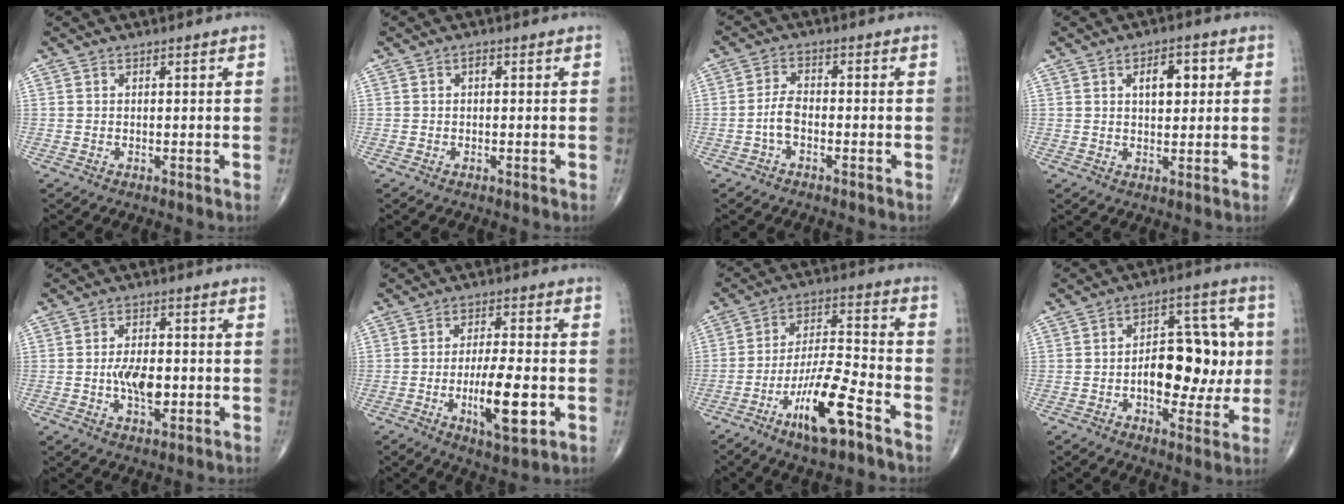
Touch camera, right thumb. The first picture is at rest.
{"total": 0.9, "force": [0.0, 0.5, 0.7], "torque": [-0.007, 0.006, -0.004]}
{"total": 3.6, "force": [-1.4, 1.7, 2.8], "torque": [-0.057, 0.017, -0.031]}
{"total": 5.8, "force": [1.7, 3.1, 4.6], "torque": [-0.046, 0.000, 0.024]}
{"total": 6.8, "force": [-1.1, 3.5, 5.7], "torque": [-0.095, 0.003, -0.018]}
{"total": 11.2, "force": [-2.9, 3.2, 10.3], "torque": [-0.172, 0.000, -0.046]}
{"total": 13.1, "force": [-7.4, 2.9, 10.4], "torque": [-0.197, 0.046, -0.134]}
{"total": 15.6, "force": [-0.8, 8.7, 12.9], "torque": [-0.140, 0.030, -0.009]}